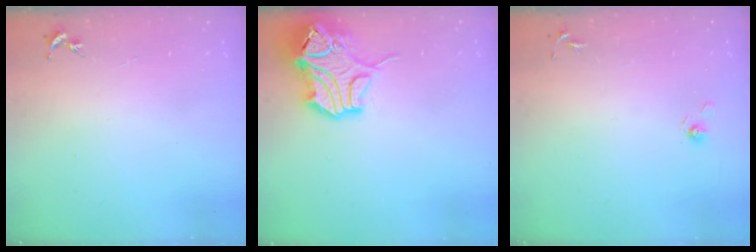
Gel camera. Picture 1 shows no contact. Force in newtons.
{"total": 15.7, "press": 15.6, "slide": 2.3}
{"total": 4.7, "press": 4.4, "slide": 1.5}